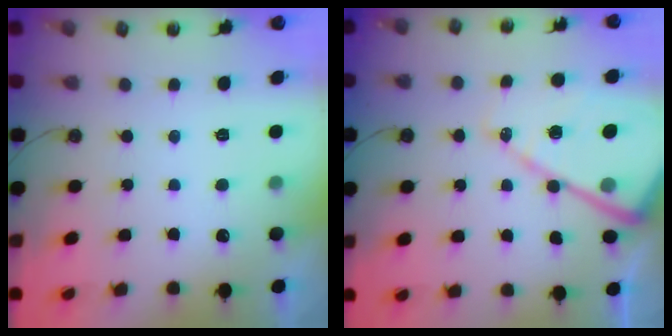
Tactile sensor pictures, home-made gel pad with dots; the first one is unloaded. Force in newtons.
{"total": 16.9, "press": 16.8, "slide": 1.7}